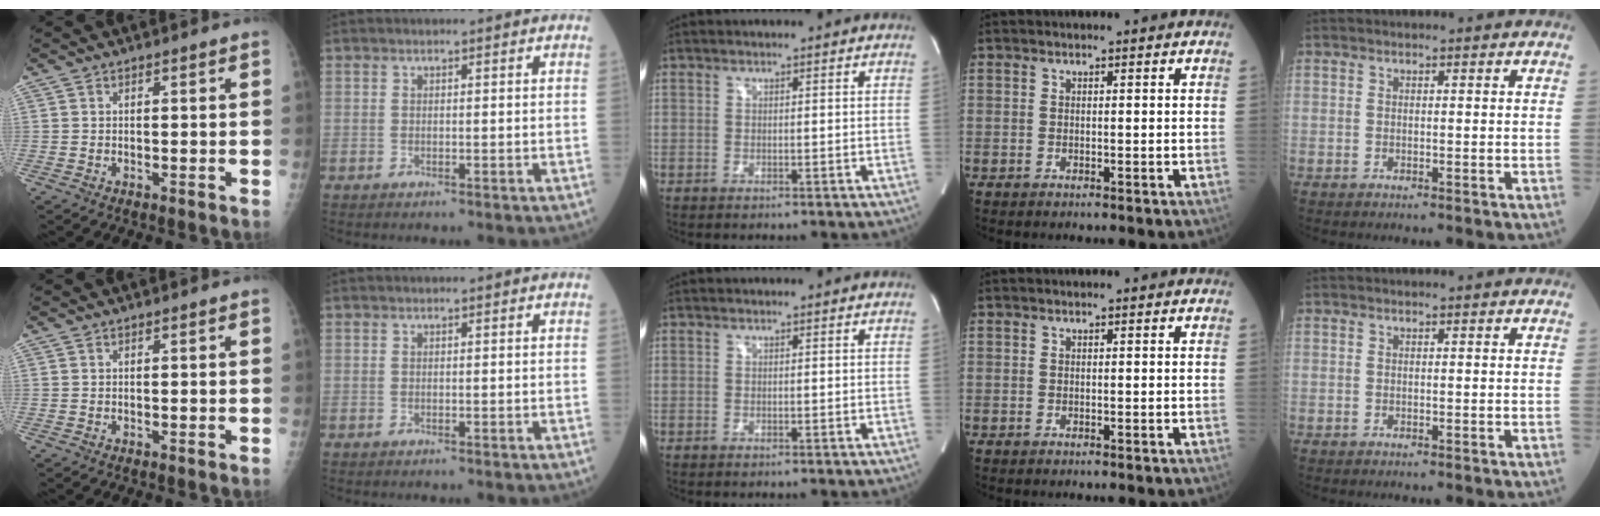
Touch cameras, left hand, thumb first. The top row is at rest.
{}